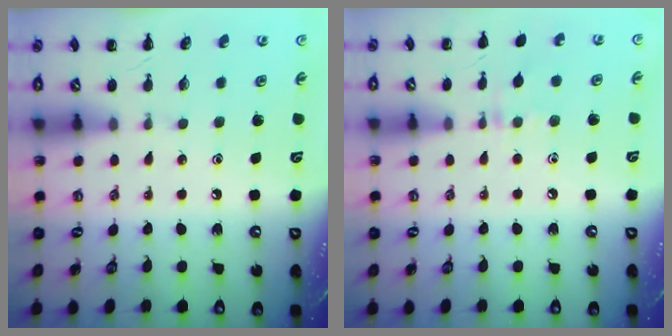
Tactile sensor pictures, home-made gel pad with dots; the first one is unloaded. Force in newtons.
{"total": 5.1, "press": 4.8, "slide": 1.7}